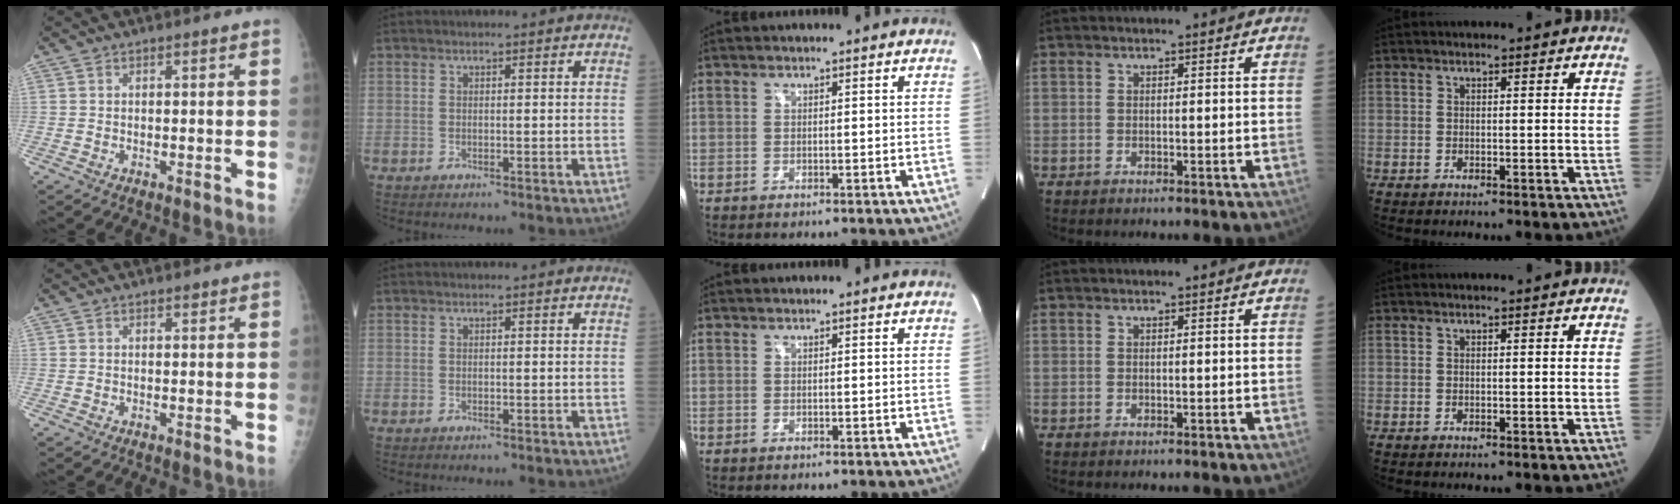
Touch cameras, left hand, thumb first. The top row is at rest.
{"thumb": {"total": 0.6, "force": [0.4, 0.3, 0.4], "torque": [-0.004, -0.002, 0.005]}}